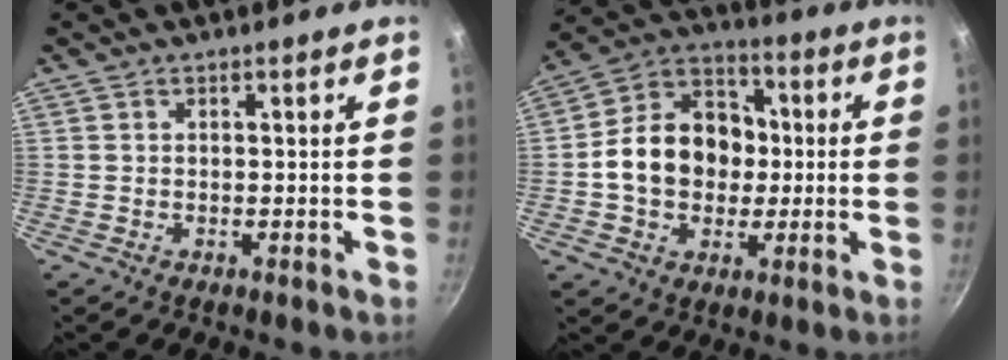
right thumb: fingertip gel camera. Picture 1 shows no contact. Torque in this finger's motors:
{"motor_torque": [0.67, 1.01, 0.79, -0.77, 0.31]}